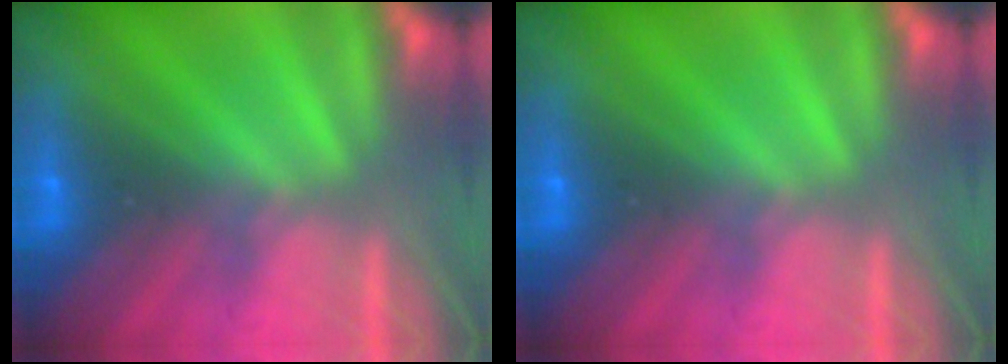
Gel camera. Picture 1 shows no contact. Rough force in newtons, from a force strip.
{"total": 0.0}